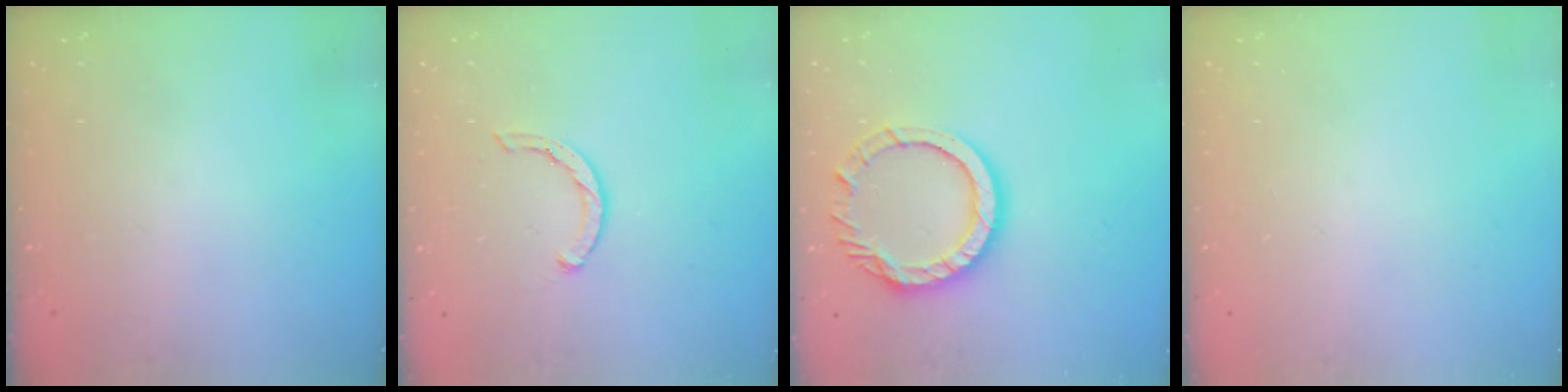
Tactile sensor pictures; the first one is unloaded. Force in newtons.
{"total": 3.5, "press": 3.5, "slide": 0.3}
{"total": 12.3, "press": 12.3, "slide": 0.8}
{"total": 0.0}